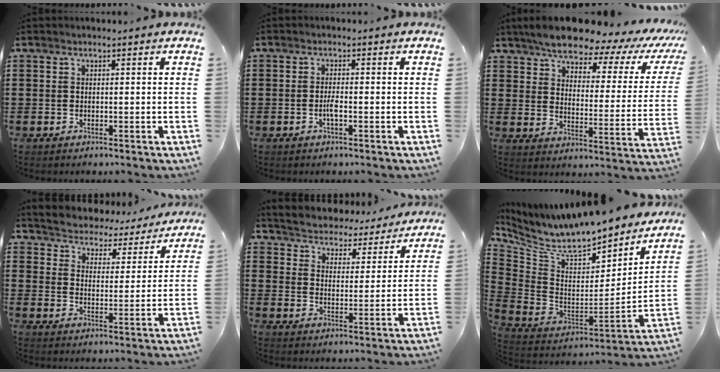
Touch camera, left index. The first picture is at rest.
{"total": 1.8, "force": [-0.5, 0.3, 1.7], "torque": [-0.041, -0.002, -0.012]}
{"total": 8.0, "force": [7.0, 1.7, 3.6], "torque": [-0.081, -0.046, 0.114]}
{"total": 3.5, "force": [3.5, 0.0, -0.5], "torque": [-0.015, -0.038, 0.051]}
{"total": 4.1, "force": [4.0, -0.2, -0.5], "torque": [-0.018, -0.040, 0.063]}
{"total": 8.4, "force": [7.3, 2.1, 3.5], "torque": [-0.108, -0.070, 0.124]}